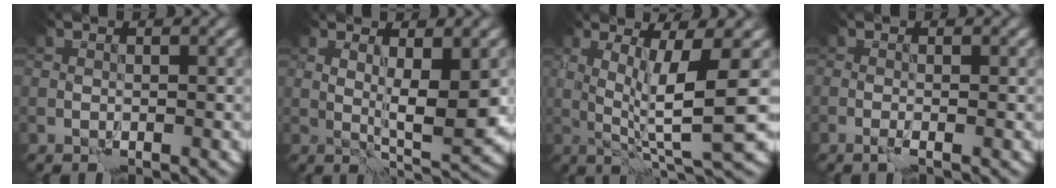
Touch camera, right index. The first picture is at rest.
{"total": 4.4, "force": [1.1, 0.8, 4.2], "torque": [-0.072, -0.010, 0.027]}
{"total": 5.6, "force": [1.0, 0.2, 5.5], "torque": [-0.100, -0.010, 0.028]}
{"total": 0.6, "force": [-0.2, -0.1, 0.5], "torque": [-0.012, -0.003, -0.005]}